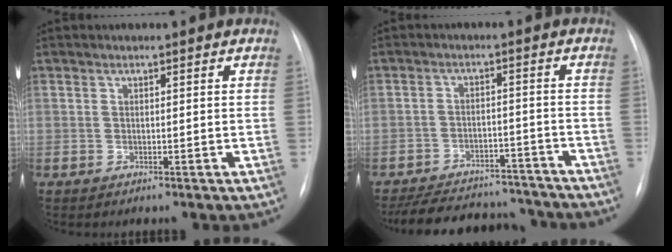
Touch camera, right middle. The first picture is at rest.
{"total": 17.0, "force": [-15.3, 5.3, 5.0], "torque": [-0.104, 0.008, -0.210]}